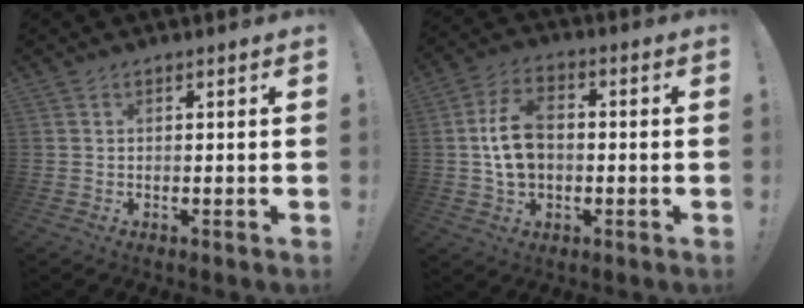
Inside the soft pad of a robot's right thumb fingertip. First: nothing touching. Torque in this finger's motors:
{"motor_torque": [0.09, 0.37, 0.63, 0.10, 0.10]}